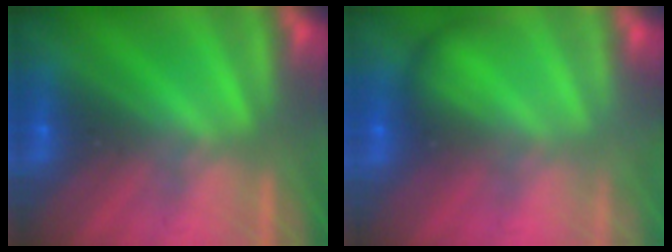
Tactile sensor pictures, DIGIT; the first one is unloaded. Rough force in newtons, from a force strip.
{"total": 1.8}